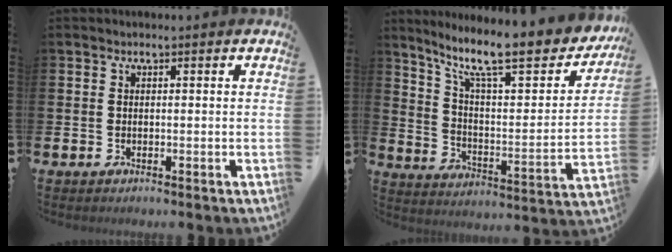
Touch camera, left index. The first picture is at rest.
{"total": 12.3, "force": [9.5, 3.3, 7.1], "torque": [-0.145, -0.068, 0.153]}